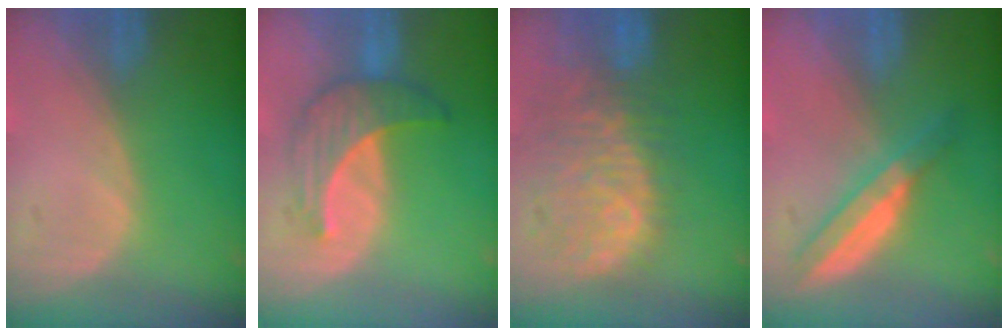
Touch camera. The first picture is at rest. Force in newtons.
{"total": 7.0, "press": 6.6, "slide": 2.3}
{"total": 10.8, "press": 9.4, "slide": 5.3}
{"total": 6.0, "press": 5.2, "slide": 3.0}